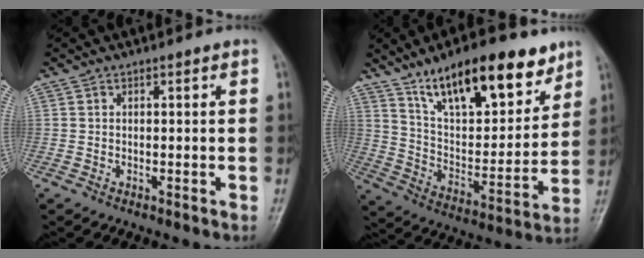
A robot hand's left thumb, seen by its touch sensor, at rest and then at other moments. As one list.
[{"total": 21.1, "force": [13.8, 8.2, 13.7], "torque": [-0.171, -0.060, 0.237]}]